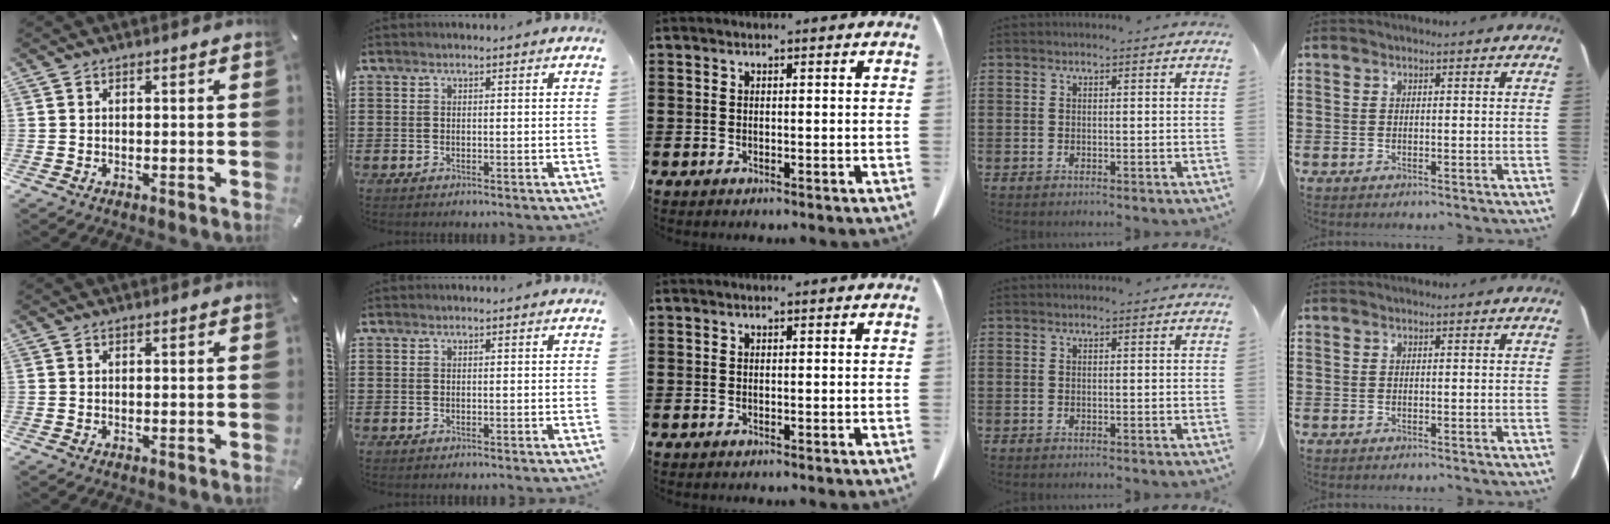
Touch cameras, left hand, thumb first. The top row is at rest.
{}